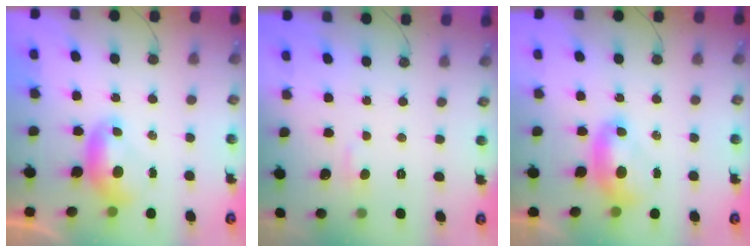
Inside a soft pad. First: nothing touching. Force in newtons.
{"total": 1.8, "press": 1.7, "slide": 0.6}
{"total": 2.0, "press": 2.0, "slide": 0.4}